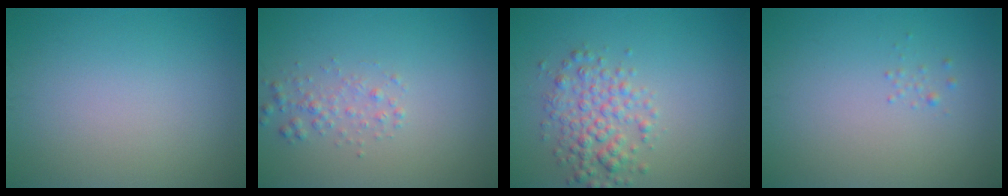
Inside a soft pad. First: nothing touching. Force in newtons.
{"total": 1.6, "press": 1.6, "slide": 0.0}
{"total": 3.5, "press": 3.5, "slide": 0.1}
{"total": 0.7, "press": 0.7, "slide": 0.1}